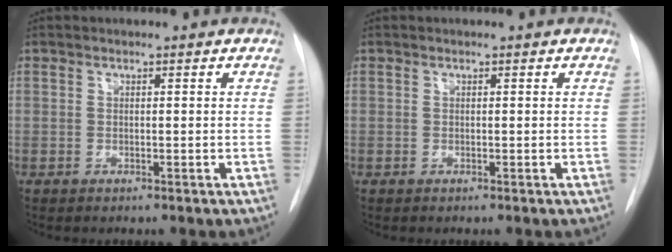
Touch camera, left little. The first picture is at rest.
{"total": 0.0}